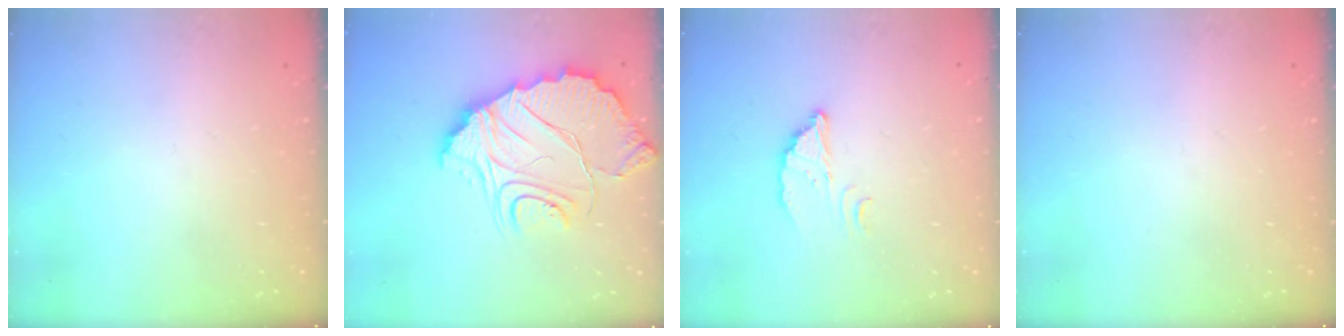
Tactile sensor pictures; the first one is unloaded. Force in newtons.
{"total": 14.1, "press": 14.0, "slide": 1.2}
{"total": 3.3, "press": 3.3, "slide": 0.1}
{"total": 0.0}